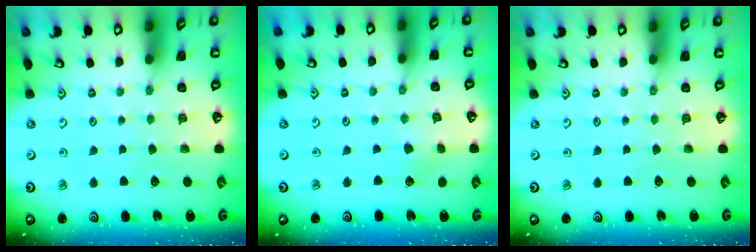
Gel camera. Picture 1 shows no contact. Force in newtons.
{"total": 1.6, "press": 1.6, "slide": 0.2}
{"total": 0.0}